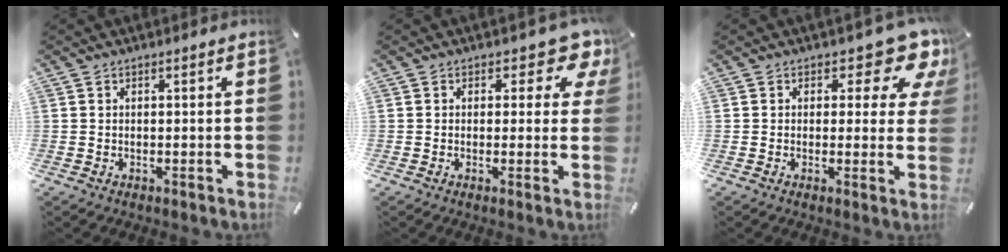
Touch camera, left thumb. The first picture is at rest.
{"total": 7.2, "force": [4.0, 3.6, 4.7], "torque": [-0.046, -0.025, 0.061]}
{"total": 10.4, "force": [6.0, 4.8, 6.9], "torque": [-0.074, -0.044, 0.099]}